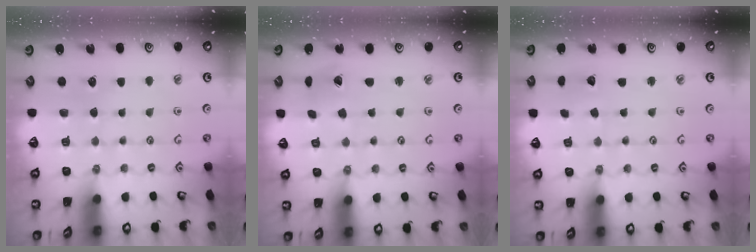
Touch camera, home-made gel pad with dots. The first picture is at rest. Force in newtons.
{"total": 1.6, "press": 1.5, "slide": 0.3}
{"total": 1.8, "press": 1.8, "slide": 0.1}